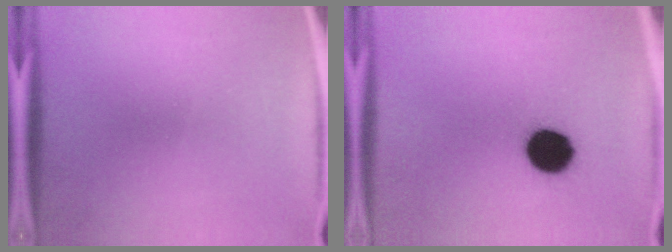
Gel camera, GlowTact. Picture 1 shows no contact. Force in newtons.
{"total": 10.8}